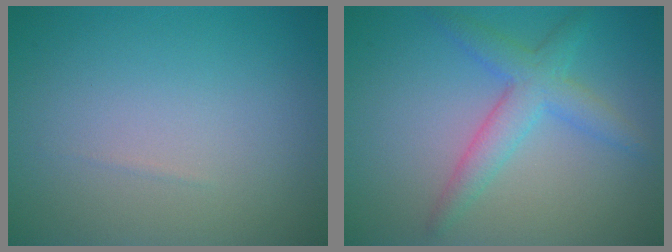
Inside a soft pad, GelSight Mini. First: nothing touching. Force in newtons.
{"total": 3.7, "press": 3.7, "slide": 0.1}